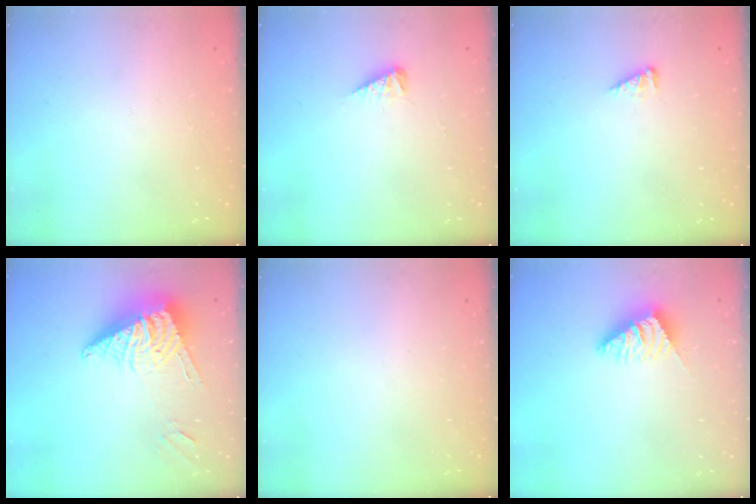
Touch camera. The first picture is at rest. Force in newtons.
{"total": 3.3, "press": 3.3, "slide": 0.3}
{"total": 3.0, "press": 3.0, "slide": 0.3}
{"total": 12.4, "press": 12.3, "slide": 1.6}
{"total": 0.0}
{"total": 2.5, "press": 2.4, "slide": 0.6}